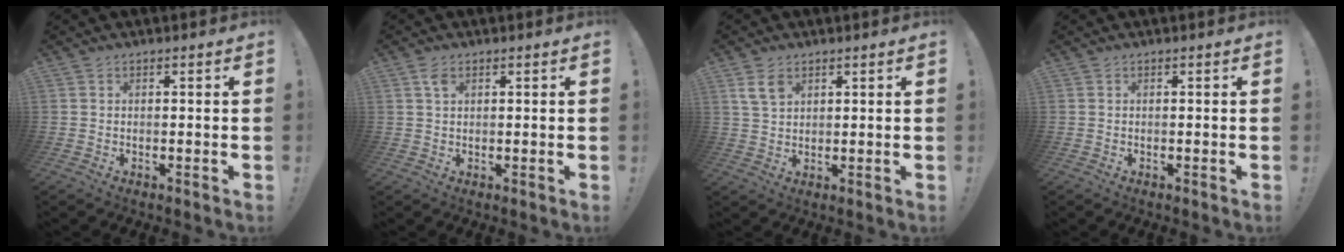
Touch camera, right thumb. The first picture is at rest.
{"total": 2.9, "force": [1.5, 1.5, 2.0], "torque": [-0.035, -0.001, 0.026]}
{"total": 5.4, "force": [2.8, 3.4, 3.2], "torque": [-0.054, -0.006, 0.054]}
{"total": 0.0}